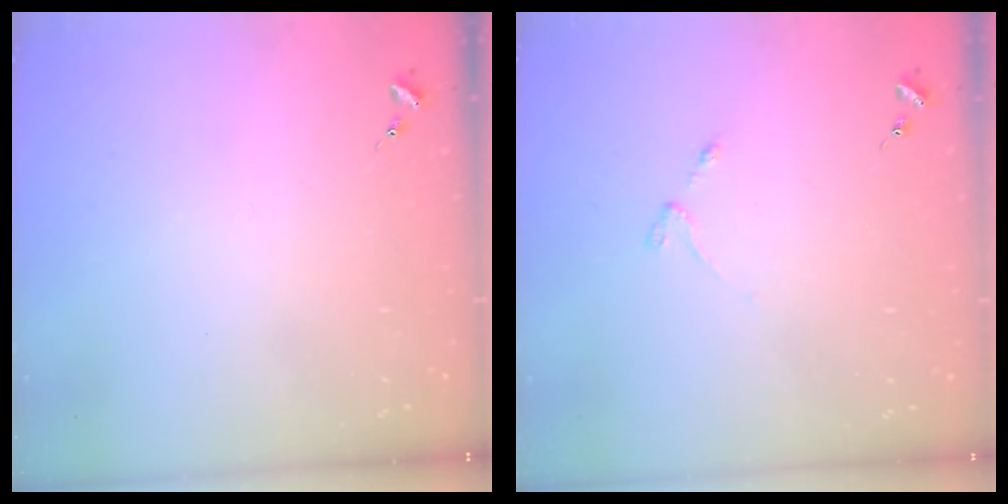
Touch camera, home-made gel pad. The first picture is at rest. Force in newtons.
{"total": 3.0, "press": 2.9, "slide": 0.5}